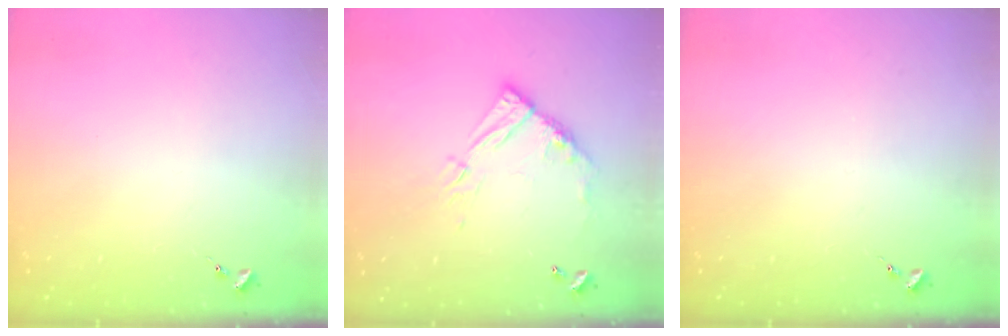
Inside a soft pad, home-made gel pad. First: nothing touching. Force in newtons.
{"total": 11.8, "press": 11.7, "slide": 1.0}
{"total": 0.0}